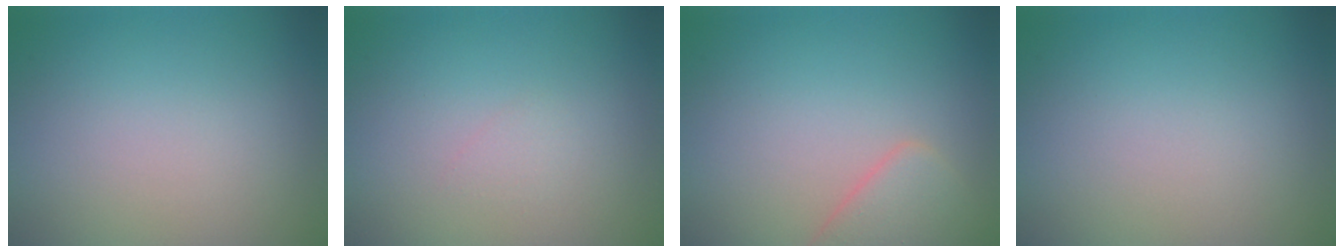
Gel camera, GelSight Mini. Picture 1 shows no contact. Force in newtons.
{"total": 0.6, "press": 0.6, "slide": 0.1}
{"total": 2.8, "press": 2.8, "slide": 0.3}
{"total": 0.0}